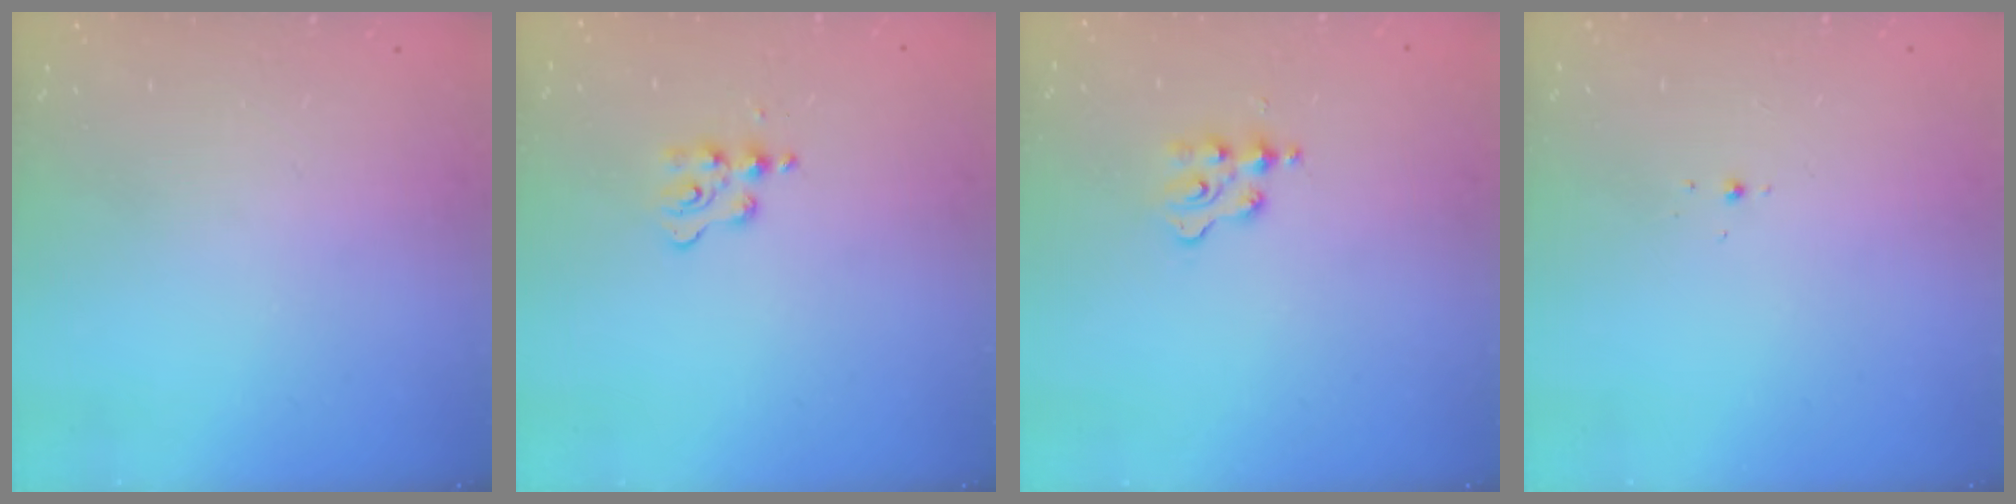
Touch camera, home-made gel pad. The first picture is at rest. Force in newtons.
{"total": 4.5, "press": 4.4, "slide": 0.7}
{"total": 2.2, "press": 2.1, "slide": 0.3}
{"total": 3.0, "press": 2.9, "slide": 0.8}